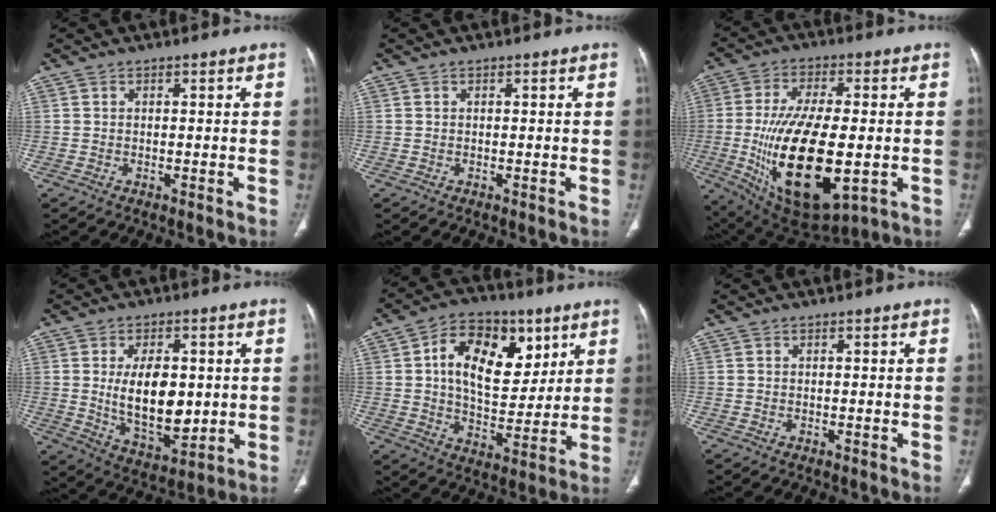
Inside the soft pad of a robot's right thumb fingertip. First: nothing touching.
{"total": 0.0}
{"total": 22.5, "force": [-3.5, 9.9, 19.9], "torque": [-0.379, -0.018, -0.036]}
{"total": 13.2, "force": [0.9, 7.3, 11.0], "torque": [-0.157, -0.021, 0.031]}
{"total": 17.6, "force": [5.8, 11.1, 12.4], "torque": [-0.157, -0.010, 0.098]}
{"total": 0.0}